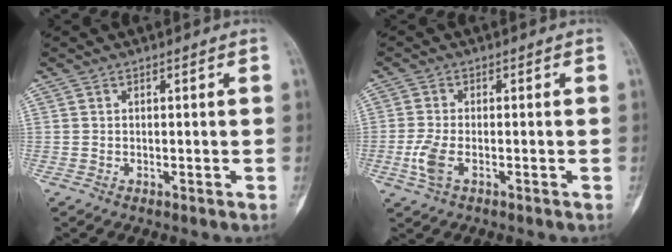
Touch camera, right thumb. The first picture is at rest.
{"total": 4.4, "force": [-1.5, 2.0, 3.6], "torque": [-0.094, 0.000, -0.028]}